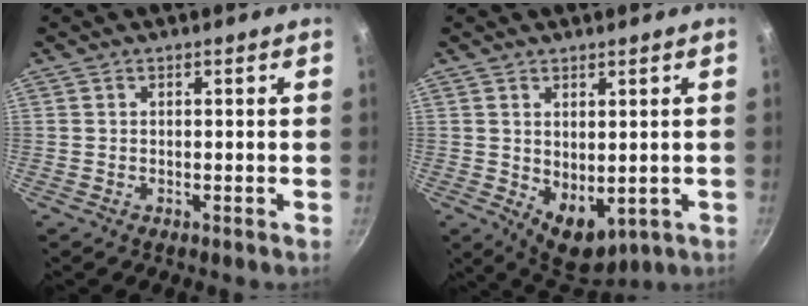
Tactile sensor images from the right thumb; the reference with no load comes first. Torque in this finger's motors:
{"motor_torque": [-0.38, 0.78, -0.03, 0.10, 0.25]}